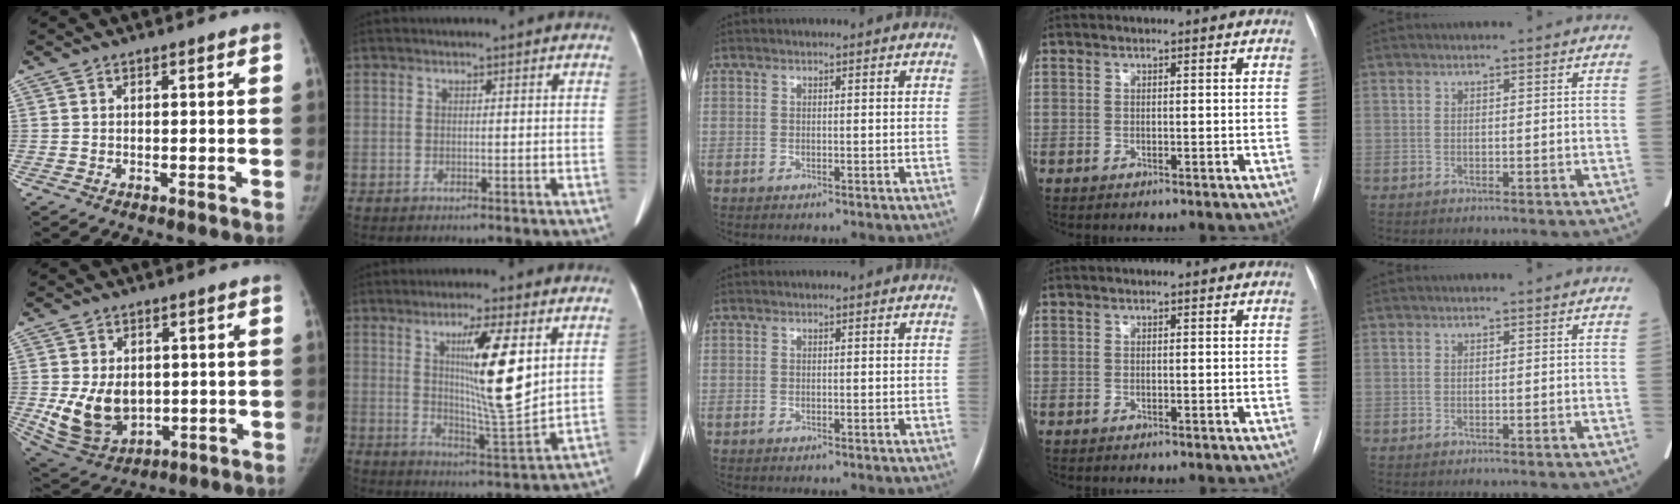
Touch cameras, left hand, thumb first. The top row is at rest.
{"thumb": {"total": 12.1, "force": [-0.4, 8.8, 8.3], "torque": [-0.127, -0.013, 0.018]}, "index": {"total": 11.7, "force": [3.6, 0.6, 11.1], "torque": [-0.187, -0.019, 0.062]}}